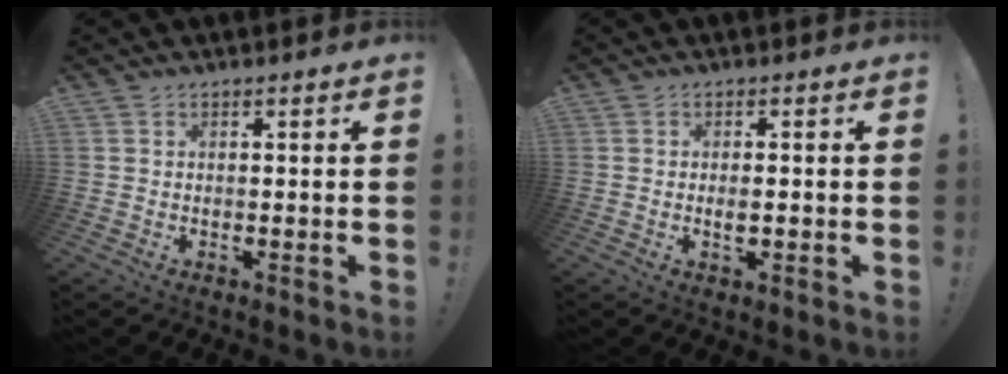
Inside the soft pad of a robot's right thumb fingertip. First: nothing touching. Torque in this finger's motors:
{"motor_torque": [-0.35, -0.05, -0.02, 0.24, 0.09]}